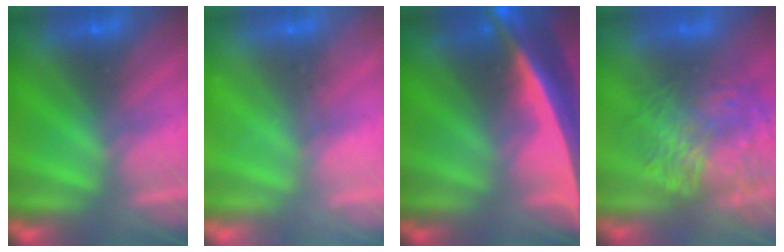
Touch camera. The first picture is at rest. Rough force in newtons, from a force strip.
{"total": 2.2}
{"total": 5.8}
{"total": 7.8}